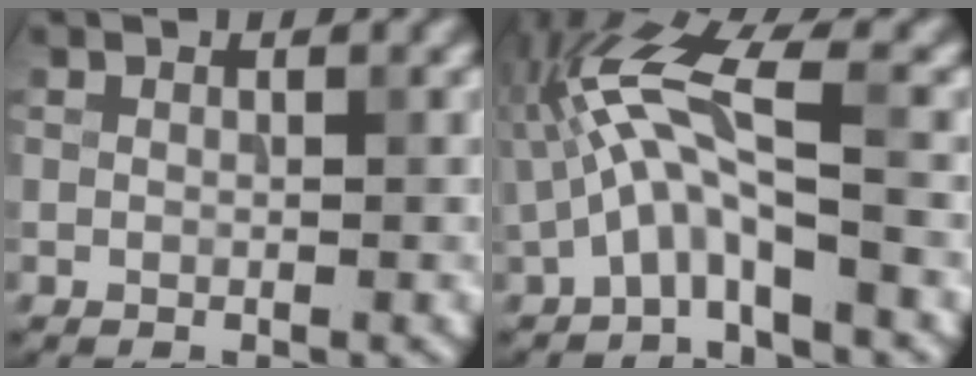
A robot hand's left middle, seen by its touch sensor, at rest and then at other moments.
{"total": 6.8, "force": [-1.0, 1.8, 6.4], "torque": [-0.141, 0.023, -0.027]}